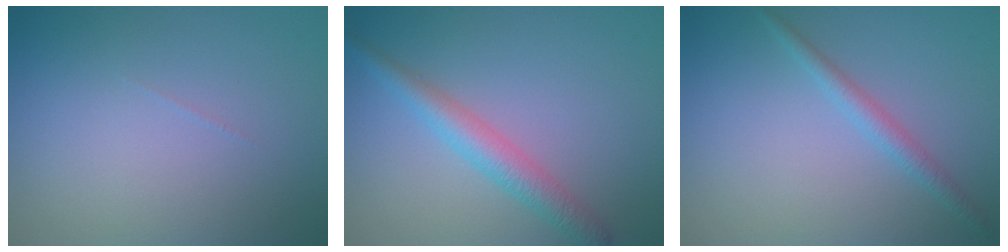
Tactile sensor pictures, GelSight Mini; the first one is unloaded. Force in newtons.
{"total": 3.2, "press": 3.2, "slide": 0.0}
{"total": 1.7, "press": 1.7, "slide": 0.1}